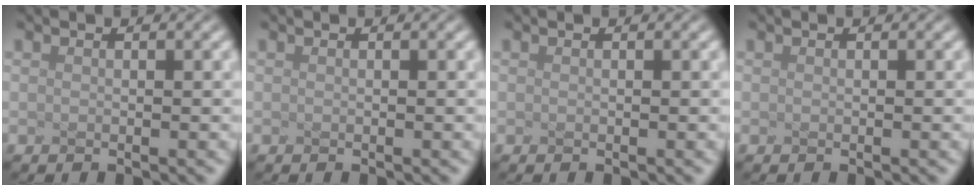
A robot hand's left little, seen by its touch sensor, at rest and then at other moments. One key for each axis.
{"total": 0.0}
{"total": 0.0}
{"total": 0.0}